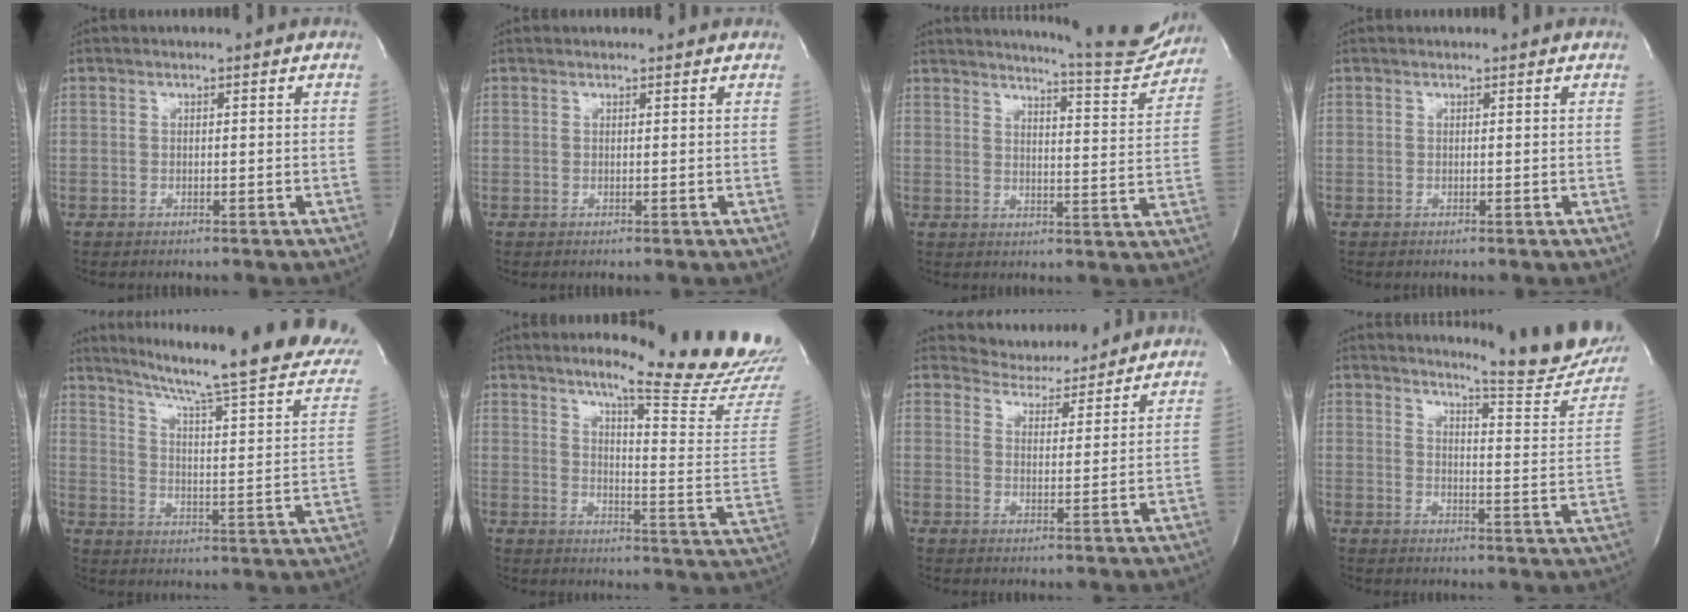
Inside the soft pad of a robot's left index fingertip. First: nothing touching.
{"total": 2.3, "force": [2.2, 0.5, 0.2], "torque": [-0.013, 0.012, 0.024]}
{"total": 13.3, "force": [12.9, 0.2, 3.1], "torque": [-0.045, -0.059, 0.152]}
{"total": 1.1, "force": [1.1, 0.1, 0.1], "torque": [-0.010, 0.007, 0.014]}
{"total": 25.8, "force": [22.2, 0.3, 13.2], "torque": [-0.202, -0.071, 0.288]}
{"total": 20.9, "force": [18.1, -0.5, 10.3], "torque": [-0.143, -0.107, 0.220]}
{"total": 7.2, "force": [7.0, 1.6, 0.2], "torque": [-0.009, 0.003, 0.102]}
{"total": 15.9, "force": [15.0, 0.7, 5.3], "torque": [-0.068, -0.094, 0.168]}